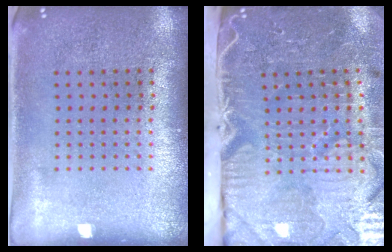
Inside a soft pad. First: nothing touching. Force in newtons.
{"total": 5.3, "press": 4.3, "slide": 3.1}